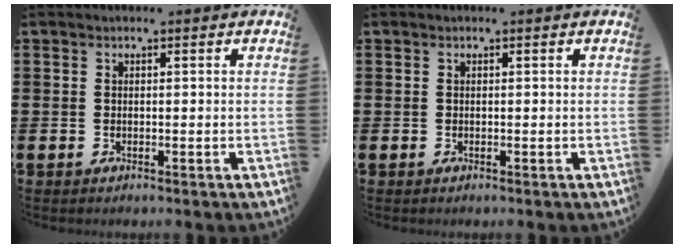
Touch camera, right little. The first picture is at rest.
{"total": 0.0}